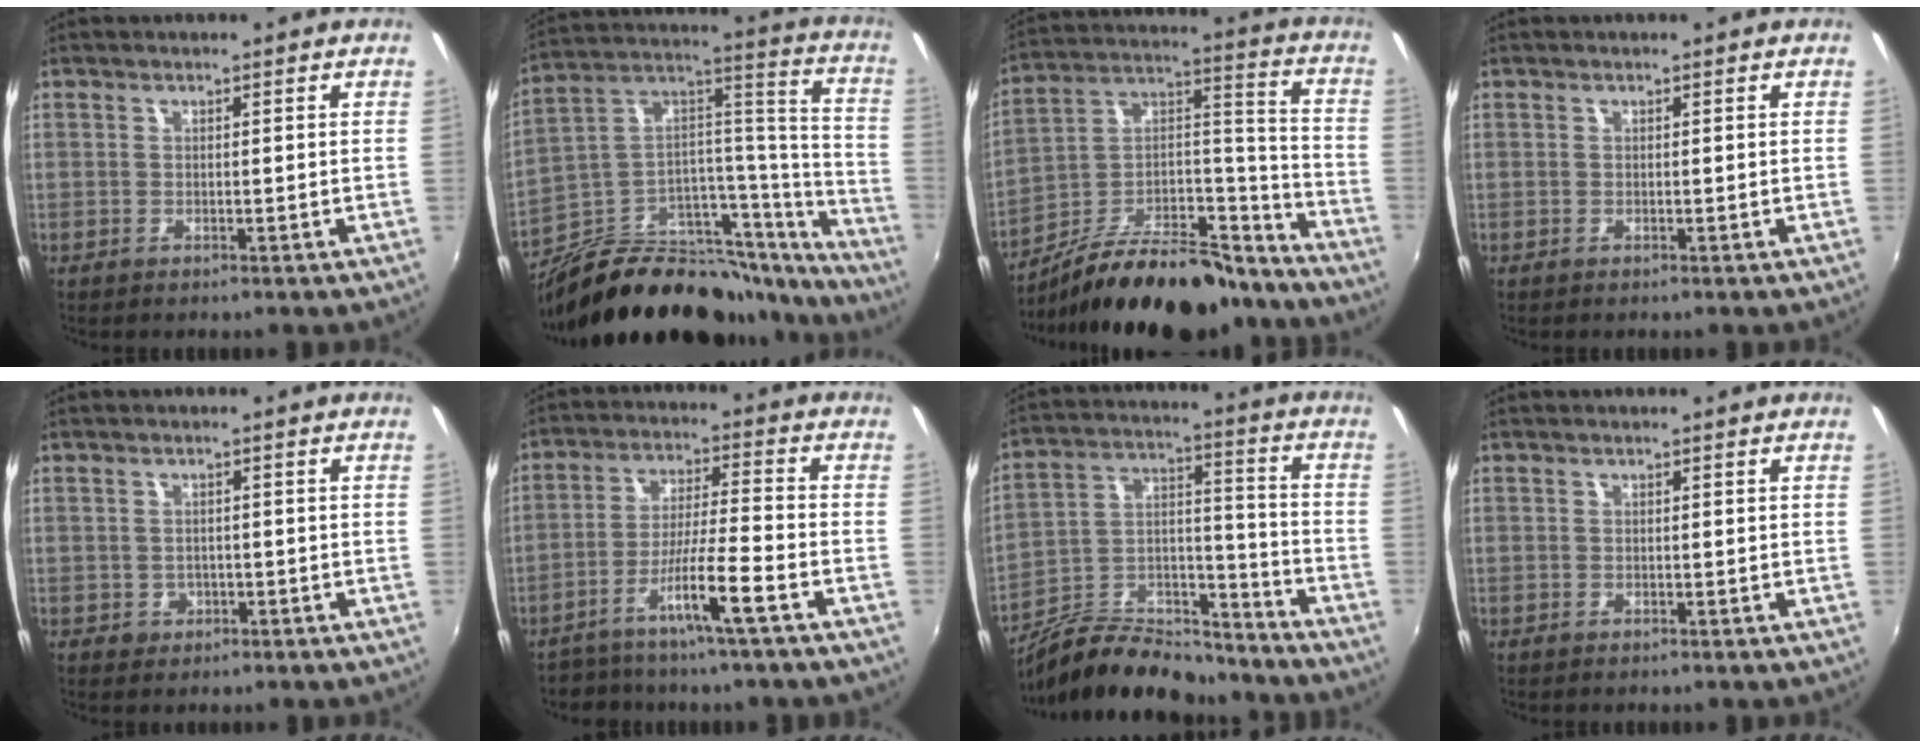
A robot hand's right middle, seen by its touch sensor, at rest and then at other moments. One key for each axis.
{"total": 32.1, "fx": -25.0, "fy": 12.9, "fz": 15.6, "tx": -0.218, "ty": 0.057, "tz": -0.364}
{"total": 23.6, "fx": -18.6, "fy": 8.2, "fz": 12.0, "tx": -0.190, "ty": 0.036, "tz": -0.281}
{"total": 0.0}
{"total": 2.4, "fx": -0.6, "fy": 2.3, "fz": 0.6, "tx": -0.013, "ty": -0.001, "tz": -0.006}
{"total": 7.0, "fx": -4.5, "fy": 0.2, "fz": 5.3, "tx": -0.108, "ty": 0.003, "tz": -0.078}
{"total": 16.3, "fx": -13.2, "fy": 7.0, "fz": 6.7, "tx": -0.129, "ty": 0.036, "tz": -0.212}
{"total": 0.0}